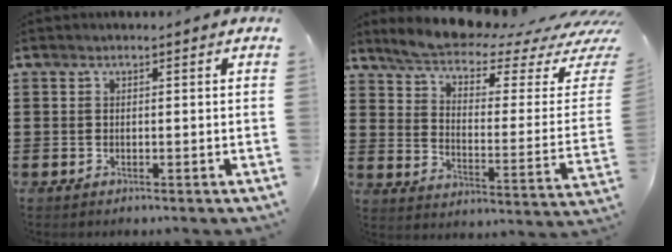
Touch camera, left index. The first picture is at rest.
{"total": 6.9, "force": [5.9, 0.6, 3.5], "torque": [-0.088, -0.049, 0.098]}